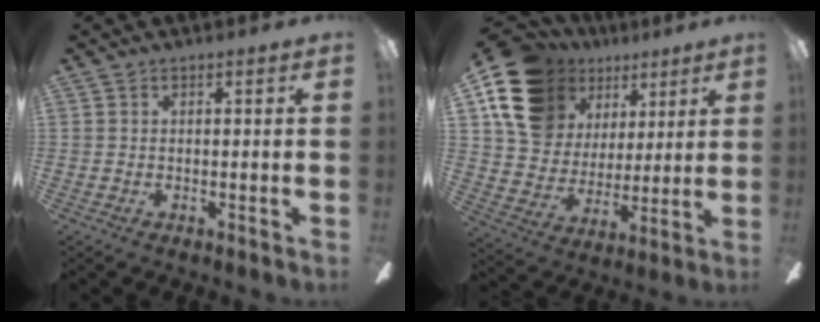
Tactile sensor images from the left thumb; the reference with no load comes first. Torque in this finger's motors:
{"motor_torque": [0.77, 1.48, 1.38, -1.39, 0.11]}